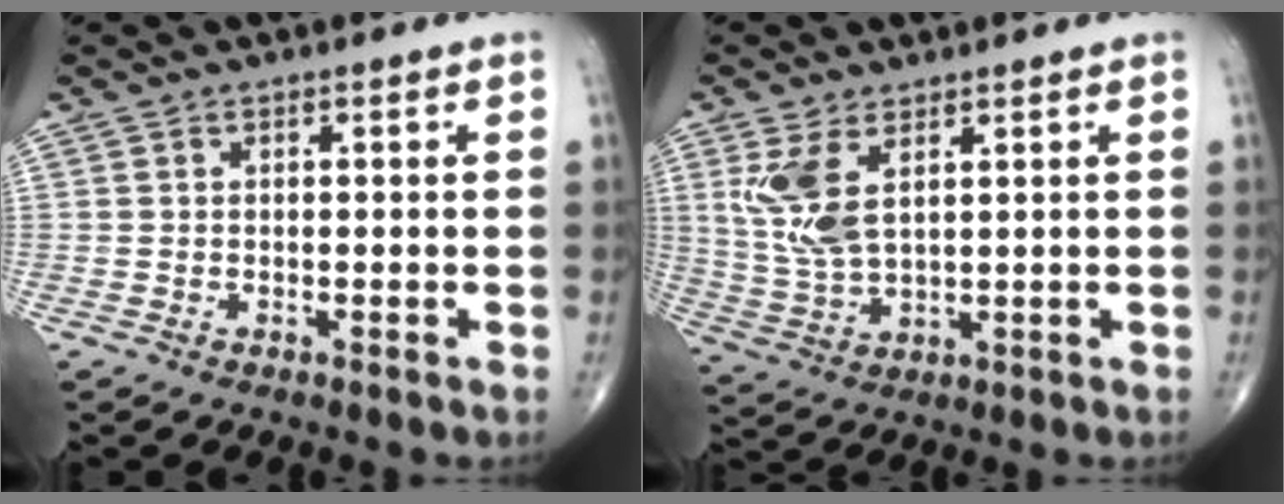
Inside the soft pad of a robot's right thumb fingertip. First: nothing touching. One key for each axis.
{"total": 8.2, "fx": 3.0, "fy": 3.7, "fz": 6.7, "tx": -0.143, "ty": -0.011, "tz": 0.072}